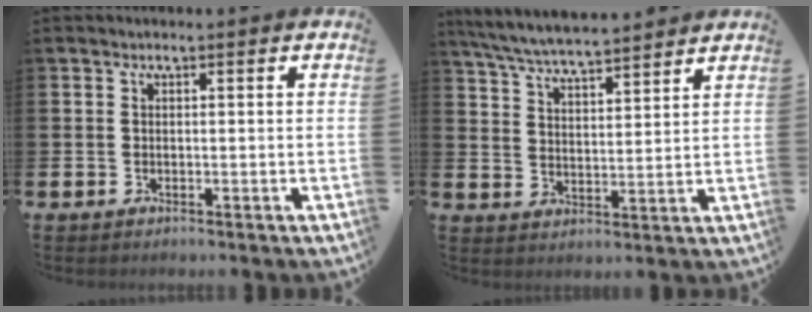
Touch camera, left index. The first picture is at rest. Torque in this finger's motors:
{"motor_torque": [0.43, -0.63, 0.84, 0.21]}